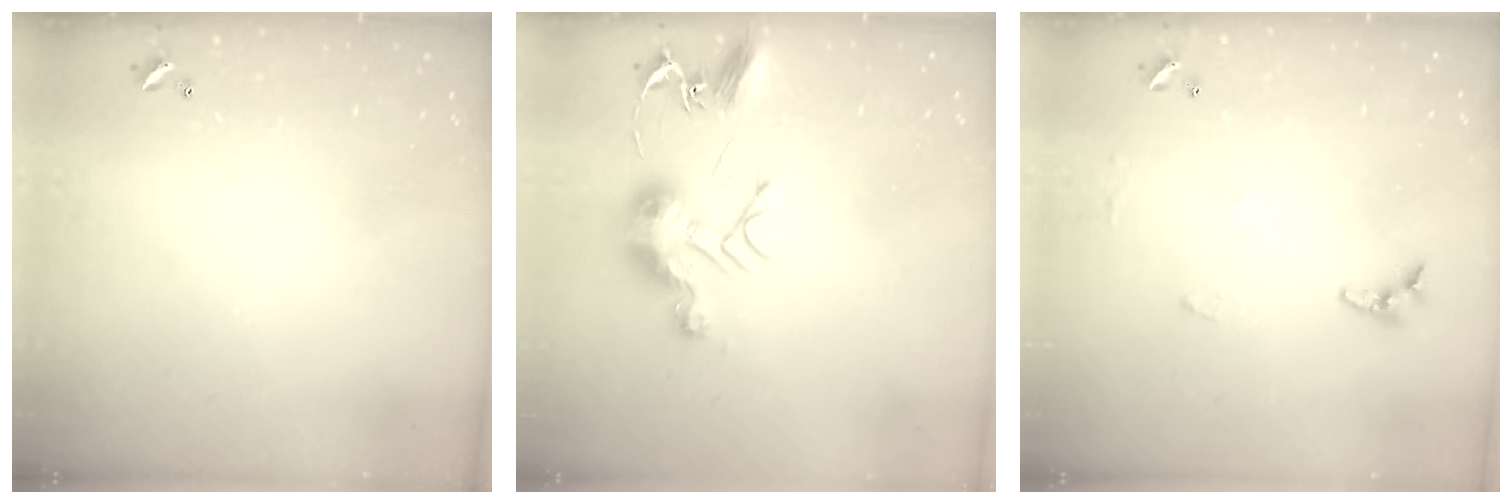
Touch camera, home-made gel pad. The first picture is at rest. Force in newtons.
{"total": 10.3, "press": 10.3, "slide": 0.5}
{"total": 6.0, "press": 5.9, "slide": 0.7}